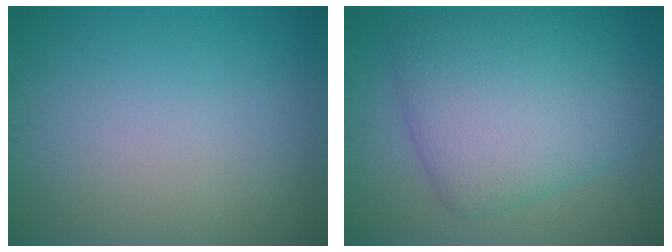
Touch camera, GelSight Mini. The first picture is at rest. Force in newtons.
{"total": 8.2, "press": 8.2, "slide": 0.2}